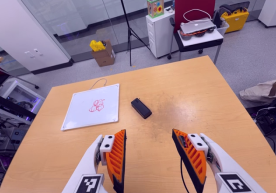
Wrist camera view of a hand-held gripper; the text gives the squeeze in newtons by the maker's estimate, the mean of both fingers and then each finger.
{"total": 0.0}